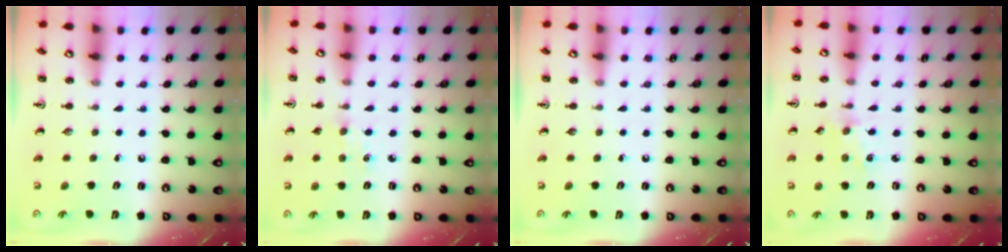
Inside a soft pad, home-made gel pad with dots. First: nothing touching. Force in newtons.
{"total": 1.2, "press": 1.2, "slide": 0.3}
{"total": 0.0}
{"total": 1.6, "press": 1.5, "slide": 0.3}